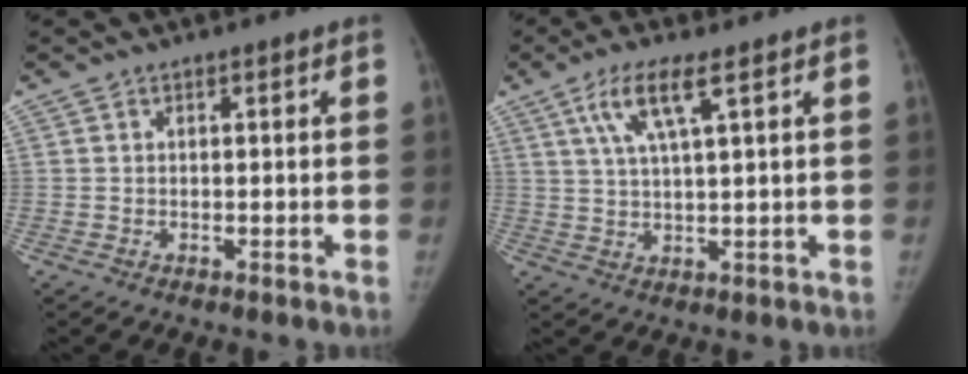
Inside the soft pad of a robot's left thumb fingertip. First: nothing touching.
{"total": 7.0, "force": [3.4, 1.0, 6.1], "torque": [-0.132, -0.007, 0.069]}